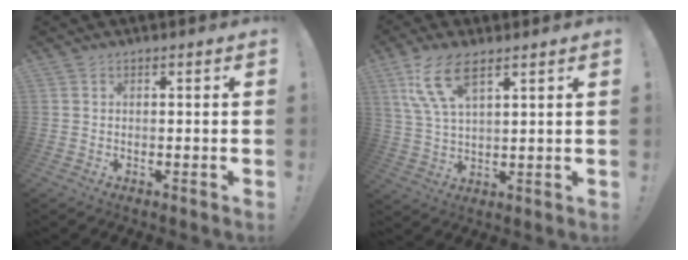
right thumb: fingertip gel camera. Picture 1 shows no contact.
{"total": 11.5, "force": [6.4, 4.2, 8.7], "torque": [-0.178, -0.019, 0.117]}